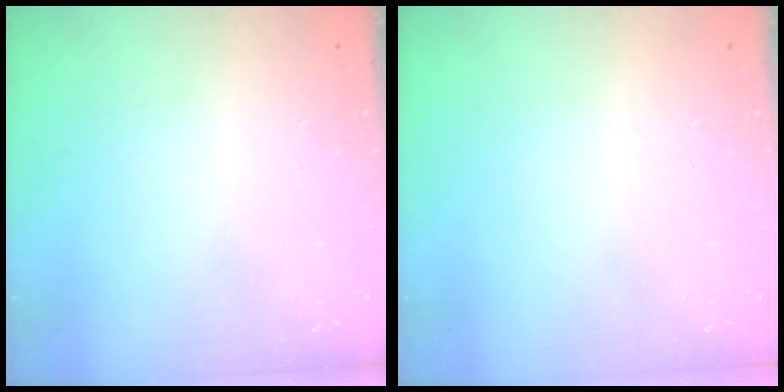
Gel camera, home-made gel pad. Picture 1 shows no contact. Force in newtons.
{"total": 0.0}